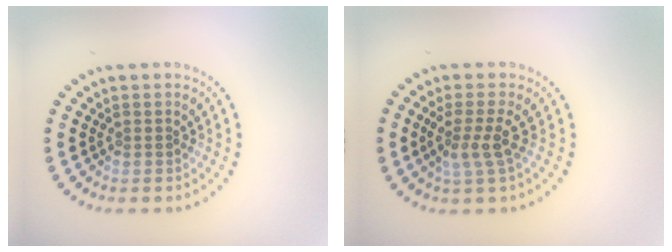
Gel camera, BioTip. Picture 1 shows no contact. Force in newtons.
{"total": 2.6, "press": 2.0, "slide": 1.7}